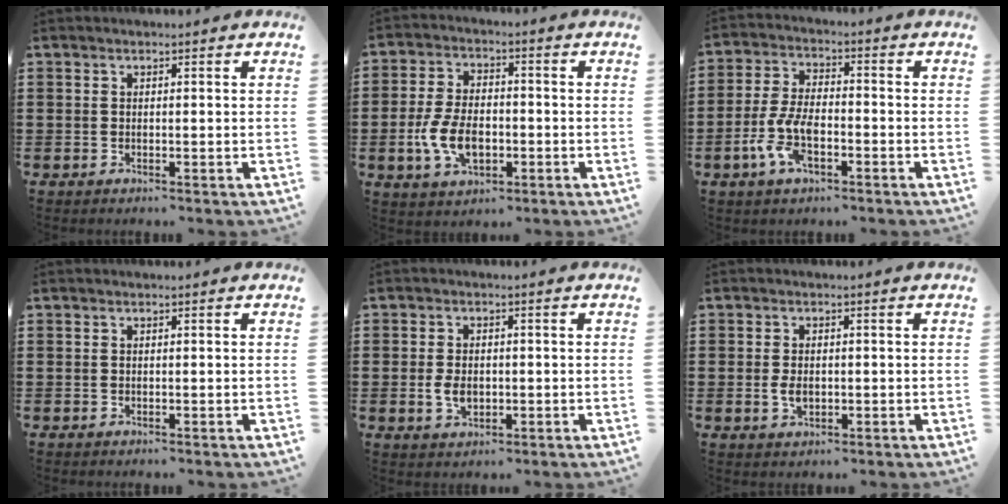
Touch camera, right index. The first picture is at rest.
{"total": 7.7, "force": [-2.0, 4.2, 6.1], "torque": [-0.140, -0.002, -0.039]}
{"total": 7.8, "force": [-2.9, 3.8, 6.2], "torque": [-0.153, -0.005, -0.062]}
{"total": 0.0}
{"total": 3.5, "force": [-0.6, 2.2, 2.7], "torque": [-0.068, -0.005, -0.013]}
{"total": 2.5, "force": [-0.3, 1.4, 2.1], "torque": [-0.048, -0.004, -0.008]}